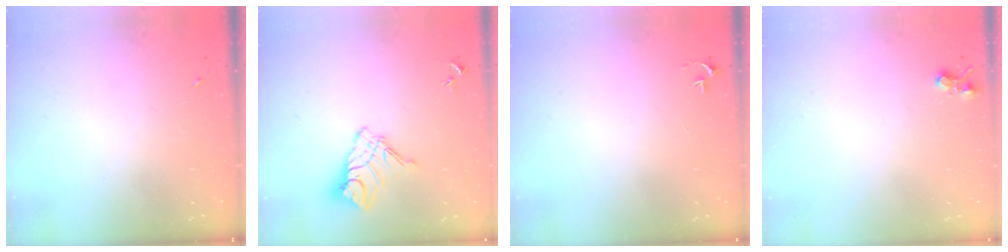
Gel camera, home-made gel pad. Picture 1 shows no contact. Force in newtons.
{"total": 12.6, "press": 12.5, "slide": 1.3}
{"total": 2.7, "press": 2.7, "slide": 0.3}
{"total": 4.8, "press": 4.8, "slide": 0.7}